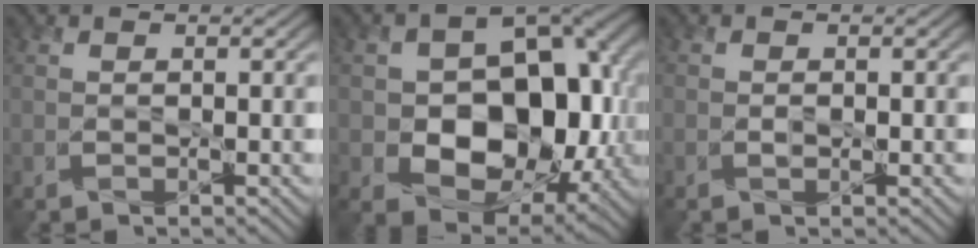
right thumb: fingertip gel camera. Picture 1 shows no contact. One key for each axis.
{"total": 14.4, "fx": -2.0, "fy": 10.0, "fz": 10.1, "tx": -0.129, "ty": -0.012, "tz": -0.037}
{"total": 0.8, "fx": -0.3, "fy": 0.5, "fz": 0.5, "tx": -0.009, "ty": 0.001, "tz": -0.009}